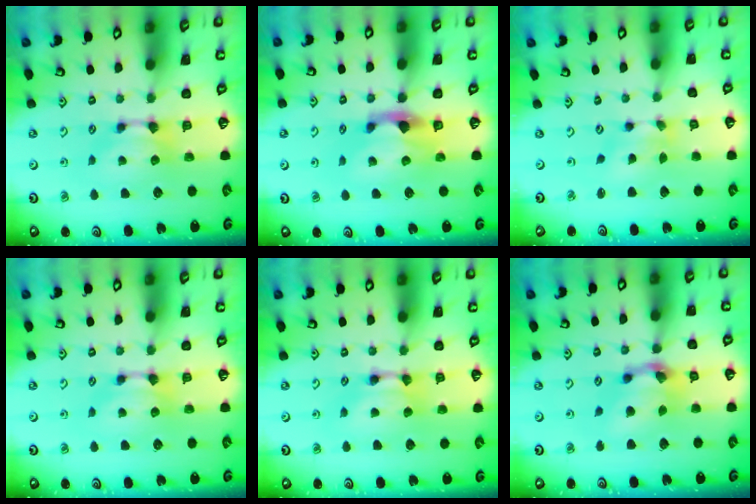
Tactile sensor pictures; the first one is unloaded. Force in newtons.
{"total": 3.0, "press": 2.7, "slide": 1.3}
{"total": 2.0, "press": 1.2, "slide": 1.5}
{"total": 0.0}
{"total": 1.9, "press": 1.9, "slide": 0.1}
{"total": 6.2, "press": 5.7, "slide": 2.4}